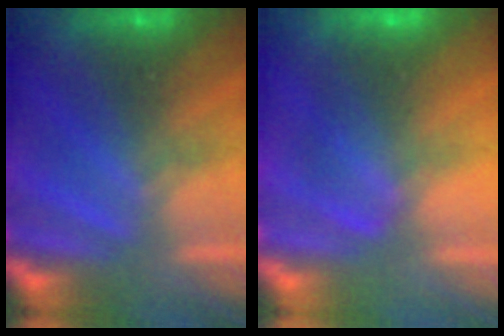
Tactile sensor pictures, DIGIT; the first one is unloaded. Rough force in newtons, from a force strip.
{"total": 2.7}